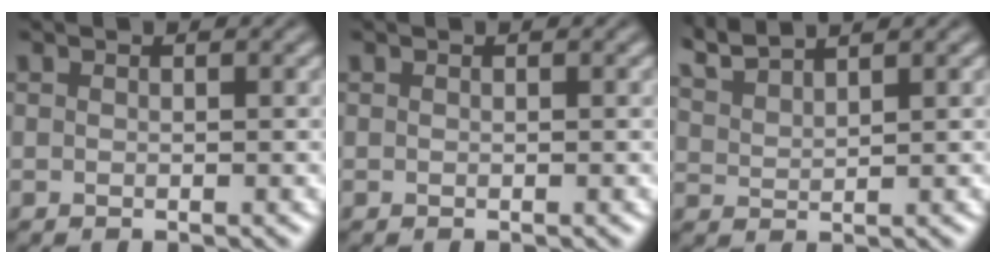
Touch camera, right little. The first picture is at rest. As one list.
[{"total": 0.0}, {"total": 3.2, "force": [3.0, 0.4, 1.1], "torque": [-0.014, 0.010, 0.060]}]